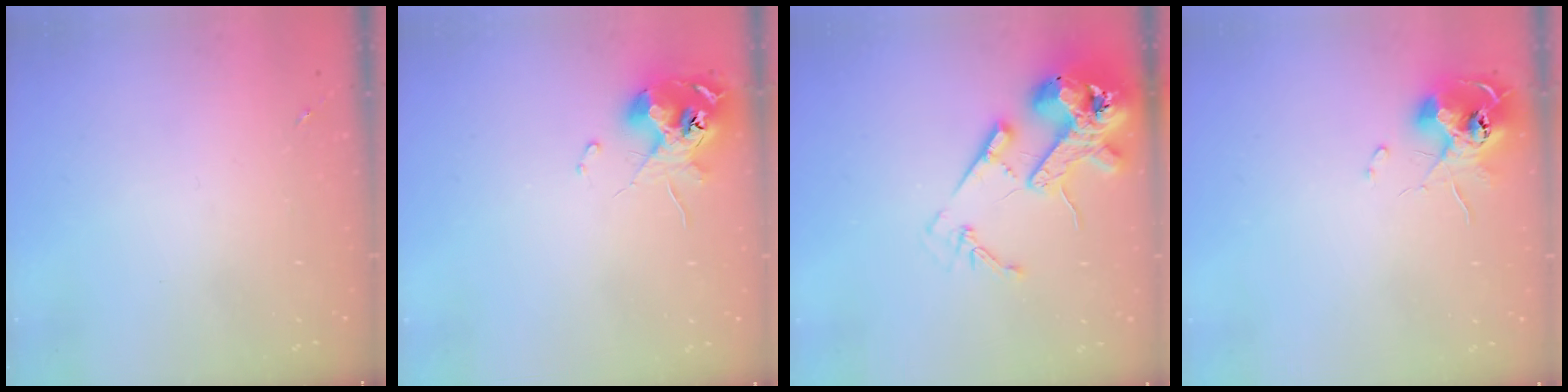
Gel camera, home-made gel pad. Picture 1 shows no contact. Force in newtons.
{"total": 11.8, "press": 11.7, "slide": 1.1}
{"total": 17.7, "press": 17.5, "slide": 2.4}
{"total": 11.3, "press": 11.3, "slide": 0.6}